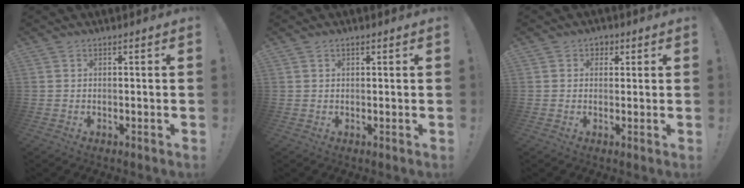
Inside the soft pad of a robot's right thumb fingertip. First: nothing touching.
{"total": 0.8, "force": [0.7, 0.3, 0.4], "torque": [0.000, -0.003, 0.011]}
{"total": 2.6, "force": [0.9, 2.2, 1.0], "torque": [-0.007, -0.002, 0.013]}